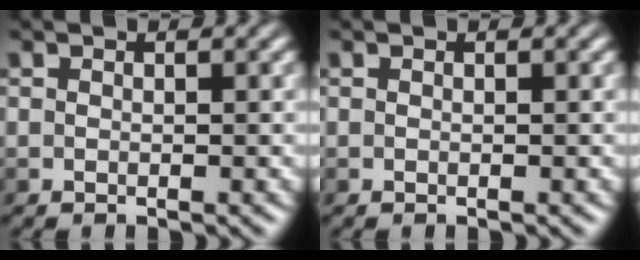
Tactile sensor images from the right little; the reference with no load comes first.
{"total": 0.0}